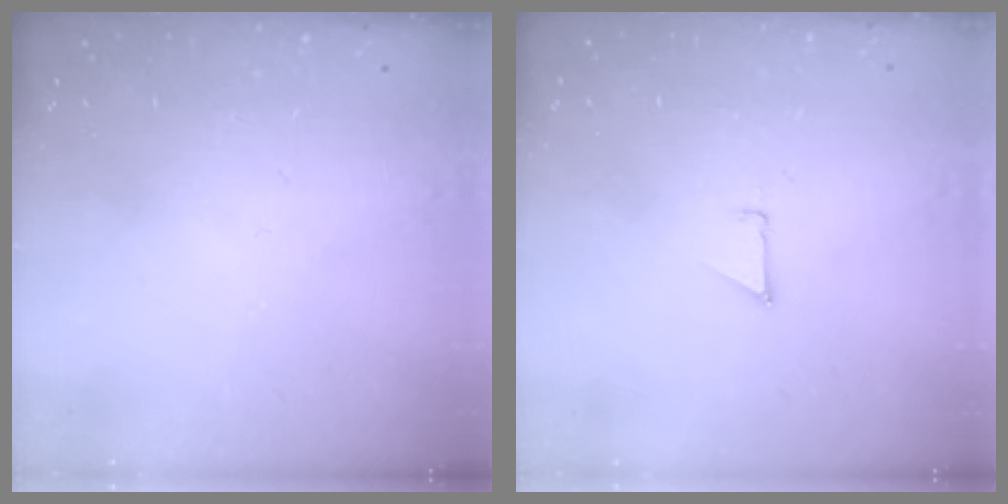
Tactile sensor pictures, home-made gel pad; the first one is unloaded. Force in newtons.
{"total": 0.9, "press": 0.9, "slide": 0.1}